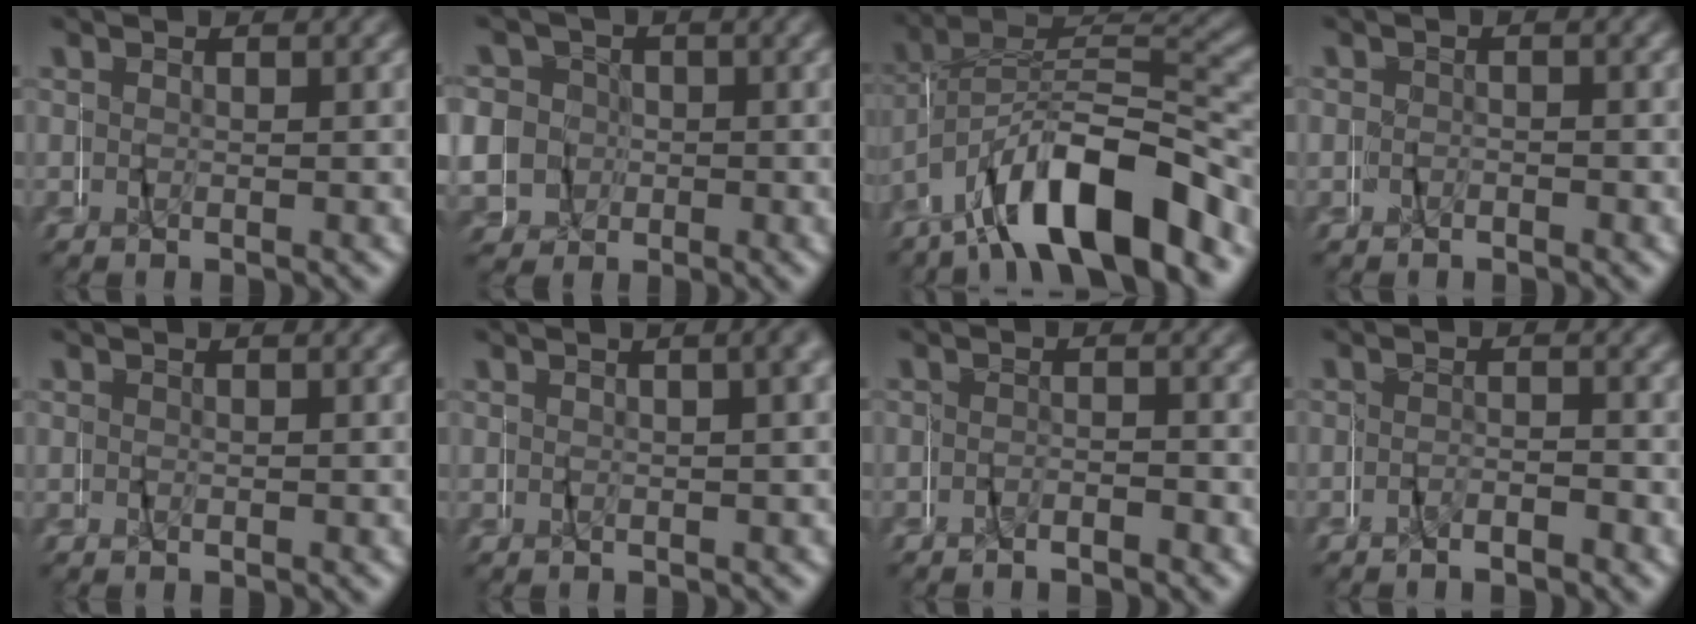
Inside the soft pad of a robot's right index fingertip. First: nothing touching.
{"total": 8.7, "force": [1.1, 8.2, 2.7], "torque": [-0.064, 0.000, 0.009]}
{"total": 9.5, "force": [-4.7, 4.8, 6.7], "torque": [-0.138, -0.005, -0.066]}
{"total": 0.7, "force": [-0.2, 0.6, -0.1], "torque": [-0.008, 0.000, -0.007]}
{"total": 0.8, "force": [0.4, 0.5, 0.5], "torque": [-0.007, -0.001, 0.008]}
{"total": 1.2, "force": [0.3, -0.5, 1.0], "torque": [-0.016, 0.009, 0.006]}
{"total": 1.6, "force": [-1.4, 0.7, 0.4], "torque": [-0.013, 0.008, -0.033]}
{"total": 1.9, "force": [-1.7, 0.8, 0.4], "torque": [-0.012, 0.009, -0.039]}